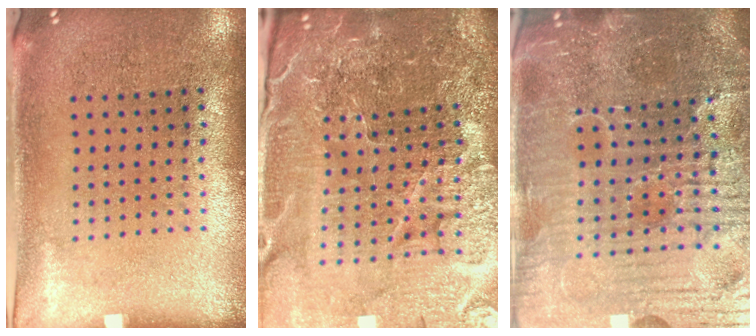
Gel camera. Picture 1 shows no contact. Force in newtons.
{"total": 6.7, "press": 5.9, "slide": 3.1}
{"total": 6.5, "press": 5.9, "slide": 2.7}